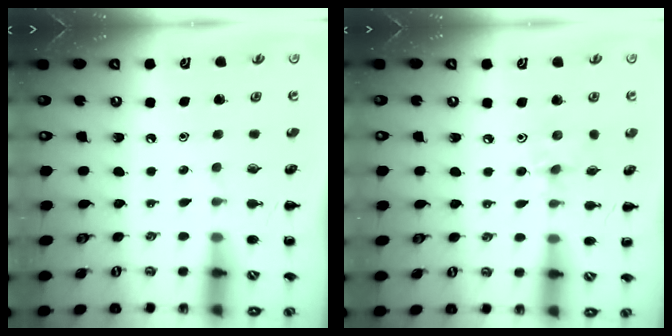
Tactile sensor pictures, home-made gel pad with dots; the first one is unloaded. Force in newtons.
{"total": 2.7, "press": 2.7, "slide": 0.5}